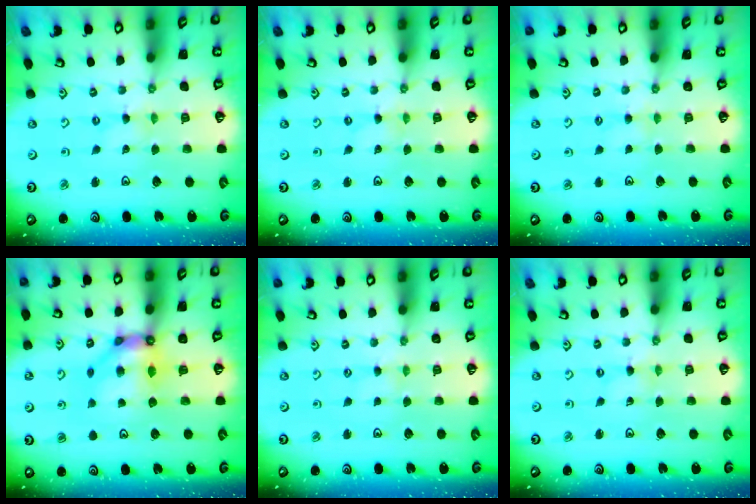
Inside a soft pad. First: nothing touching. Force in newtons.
{"total": 0.0}
{"total": 1.9, "press": 1.9, "slide": 0.3}
{"total": 9.2, "press": 9.1, "slide": 1.2}
{"total": 0.7, "press": 0.7, "slide": 0.2}
{"total": 0.0}